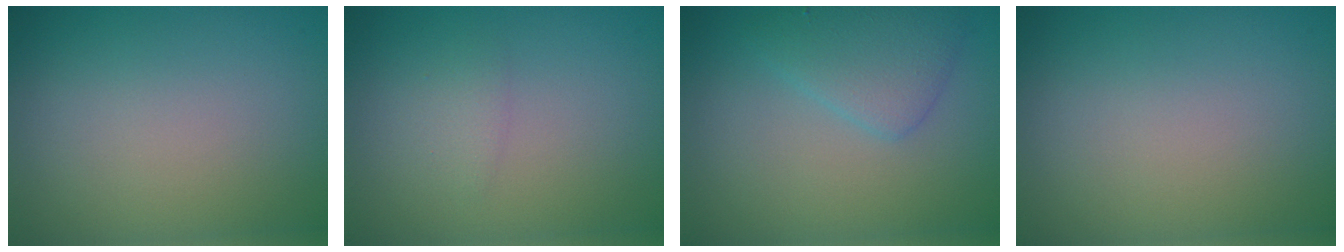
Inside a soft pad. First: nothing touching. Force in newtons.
{"total": 1.0, "press": 1.0, "slide": 0.1}
{"total": 3.0, "press": 3.0, "slide": 0.1}
{"total": 0.0}